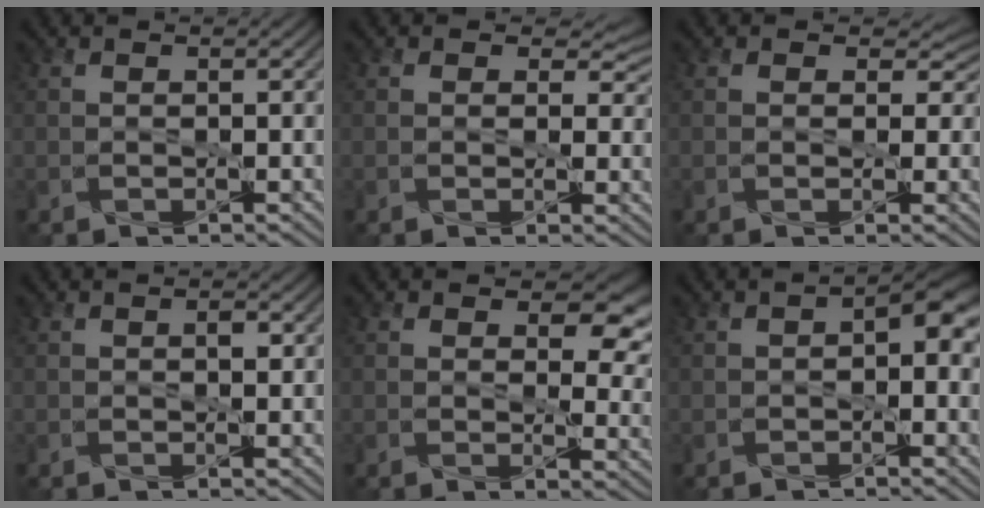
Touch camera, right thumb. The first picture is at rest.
{"total": 3.0, "force": [1.2, 2.4, 1.5], "torque": [-0.023, -0.010, 0.008]}
{"total": 2.6, "force": [0.7, 2.3, 1.1], "torque": [-0.018, -0.005, -0.001]}
{"total": 1.2, "force": [0.3, 0.6, 1.0], "torque": [-0.011, -0.002, 0.004]}
{"total": 6.5, "force": [2.6, 3.9, 4.5], "torque": [-0.061, -0.016, 0.034]}
{"total": 4.8, "force": [0.3, 2.8, 3.9], "torque": [-0.048, -0.004, 0.004]}